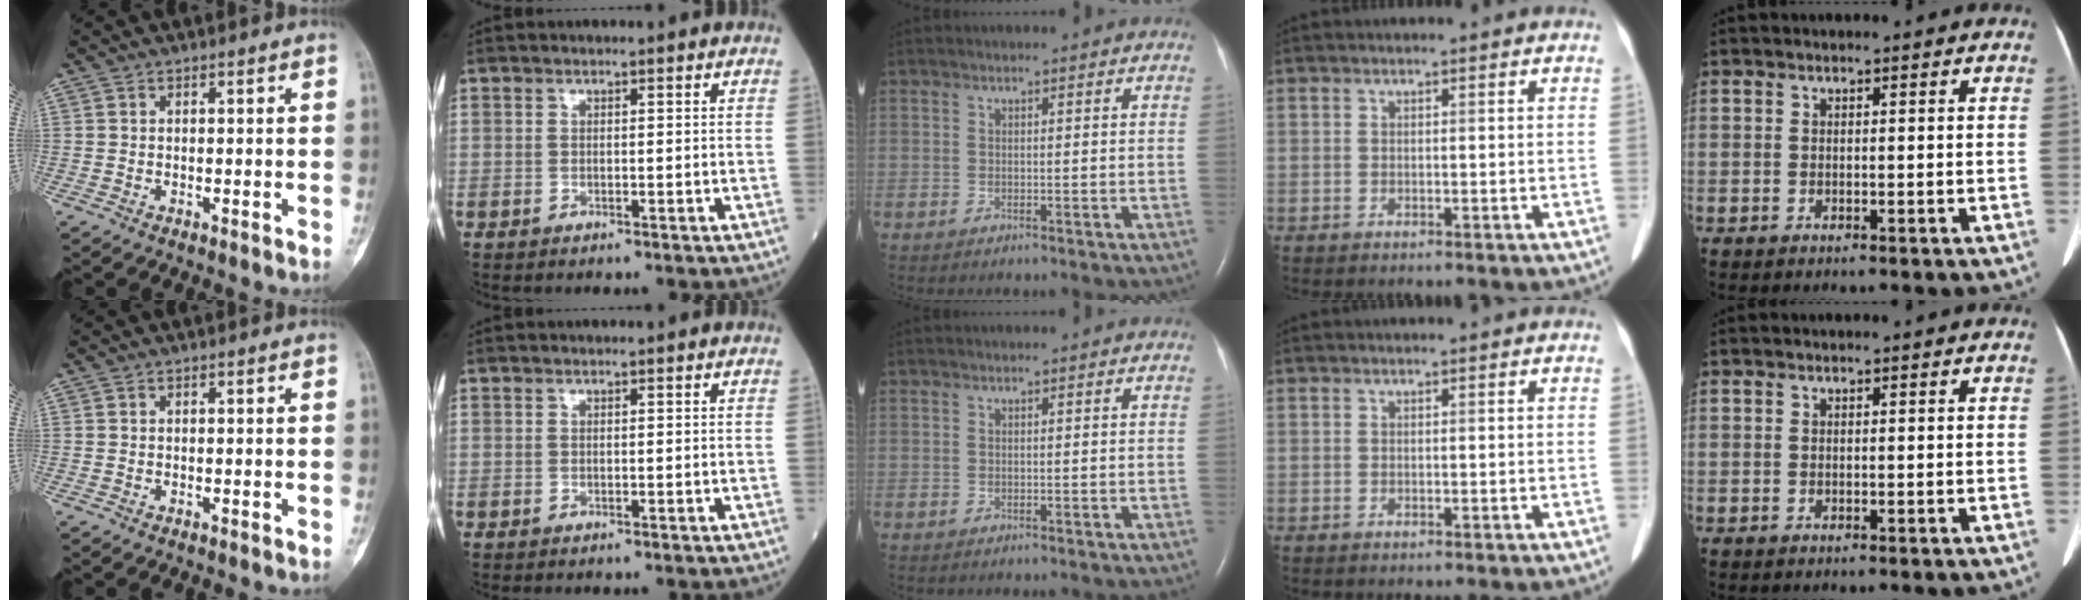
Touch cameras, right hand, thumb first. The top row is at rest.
{}